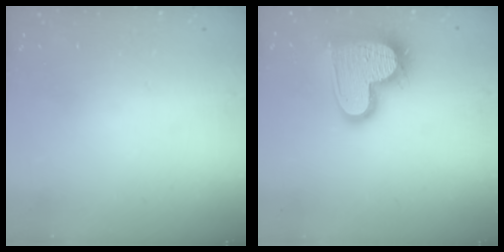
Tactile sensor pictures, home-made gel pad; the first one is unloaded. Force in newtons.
{"total": 20.9, "press": 20.8, "slide": 1.6}